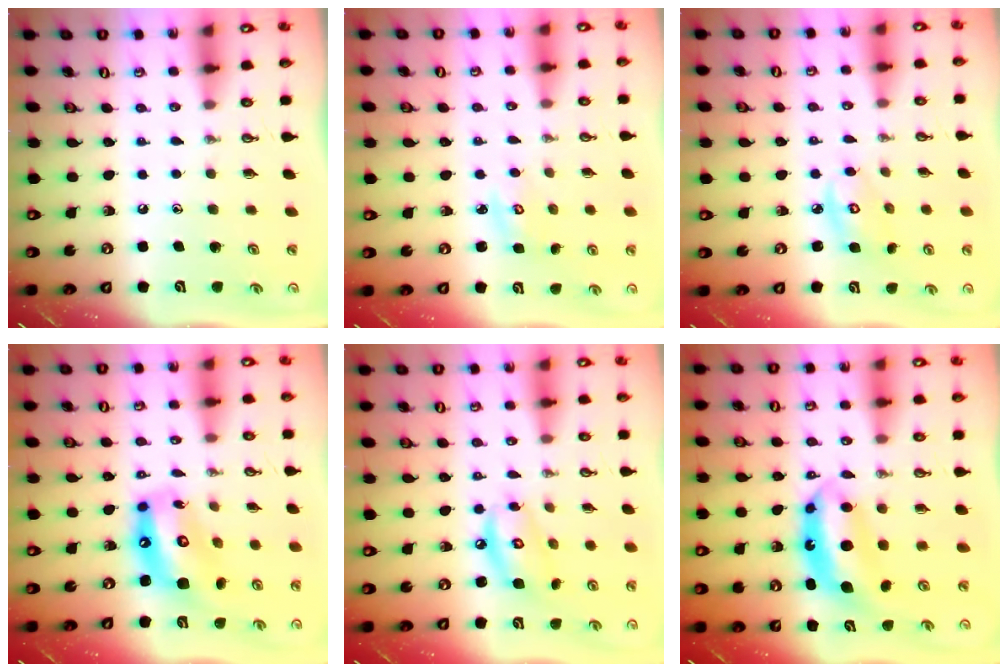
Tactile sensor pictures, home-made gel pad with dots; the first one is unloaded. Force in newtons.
{"total": 3.5, "press": 3.4, "slide": 0.4}
{"total": 5.5, "press": 5.5, "slide": 0.2}
{"total": 15.2, "press": 15.1, "slide": 1.7}
{"total": 8.9, "press": 8.9, "slide": 0.7}
{"total": 7.2, "press": 7.2, "slide": 0.7}